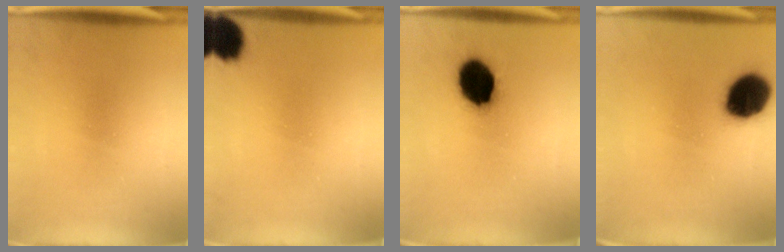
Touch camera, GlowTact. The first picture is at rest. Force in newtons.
{"total": 10.3}
{"total": 12.6}
{"total": 14.3}